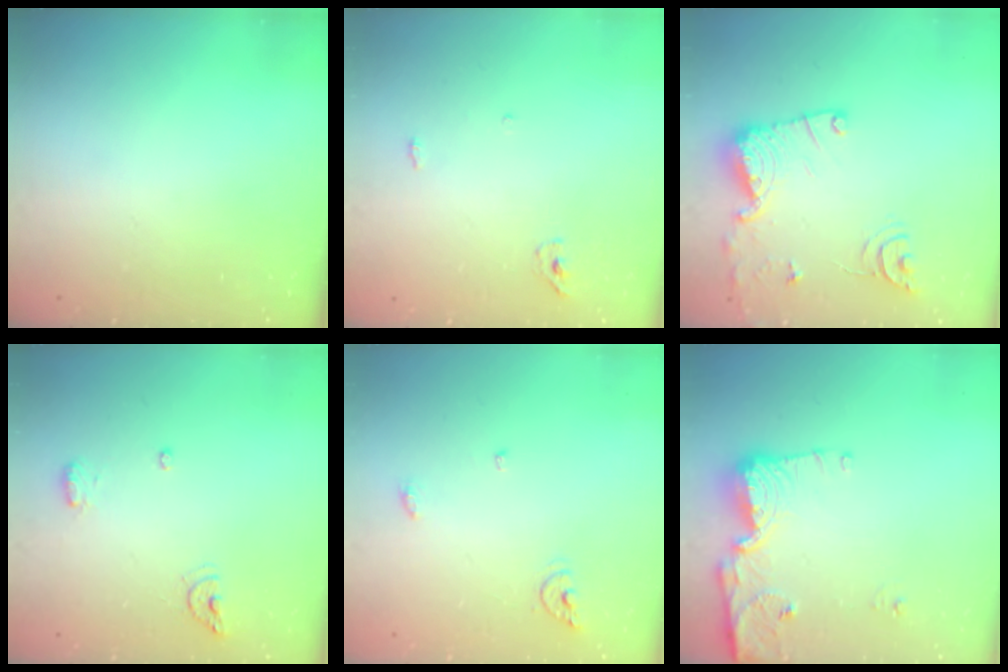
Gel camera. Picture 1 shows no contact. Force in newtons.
{"total": 3.3, "press": 3.3, "slide": 0.7}
{"total": 14.7, "press": 14.7, "slide": 0.7}
{"total": 6.8, "press": 6.7, "slide": 1.2}
{"total": 5.8, "press": 5.8, "slide": 0.4}
{"total": 11.7, "press": 11.6, "slide": 1.1}